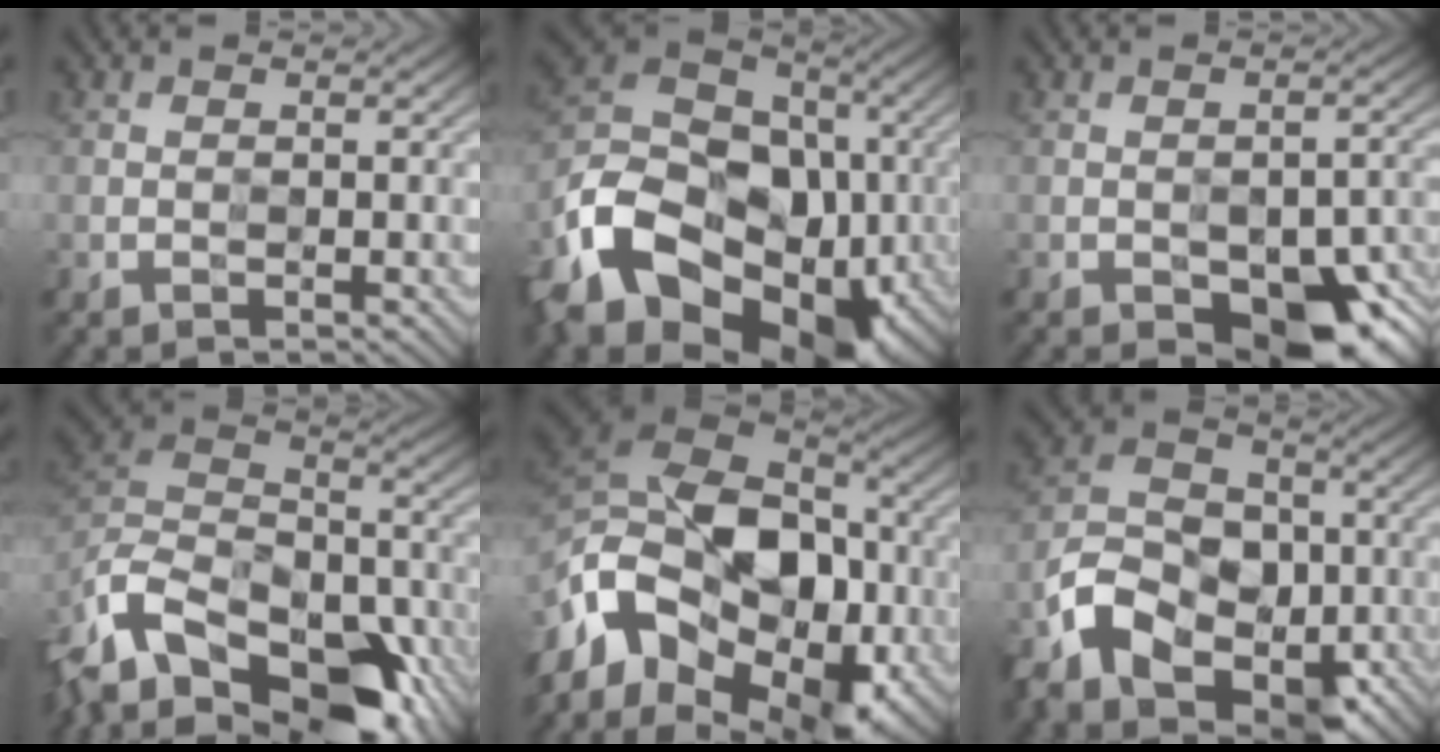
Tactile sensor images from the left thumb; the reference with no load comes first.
{"total": 20.2, "force": [-8.4, 14.1, 11.7], "torque": [-0.273, -0.037, -0.147]}
{"total": 12.6, "force": [-7.9, 6.0, 7.8], "torque": [-0.103, -0.023, -0.102]}
{"total": 17.9, "force": [-11.2, 9.7, 10.0], "torque": [-0.246, -0.017, -0.177]}
{"total": 18.9, "force": [-6.8, 12.9, 12.1], "torque": [-0.278, -0.010, -0.115]}
{"total": 13.0, "force": [-6.5, 8.3, 7.6], "torque": [-0.166, -0.018, -0.138]}